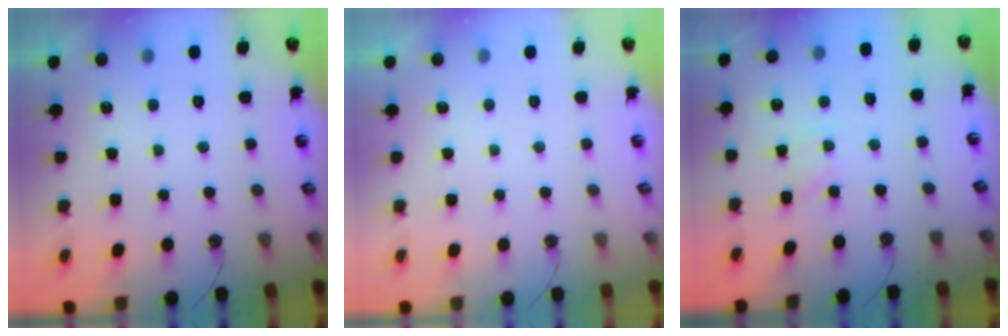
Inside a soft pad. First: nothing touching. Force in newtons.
{"total": 0.0}
{"total": 1.9, "press": 1.9, "slide": 0.4}